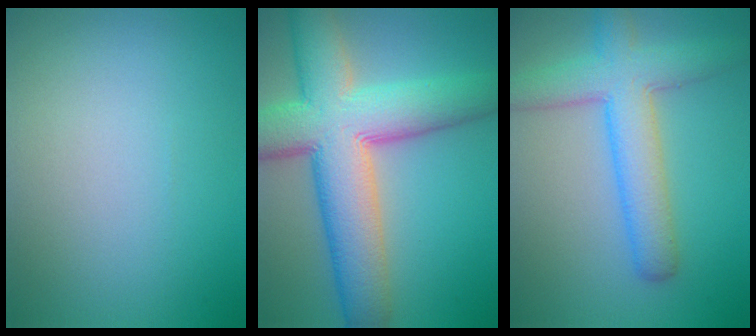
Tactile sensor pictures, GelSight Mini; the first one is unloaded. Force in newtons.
{"total": 11.8, "press": 11.8, "slide": 0.5}
{"total": 6.1, "press": 6.1, "slide": 0.2}